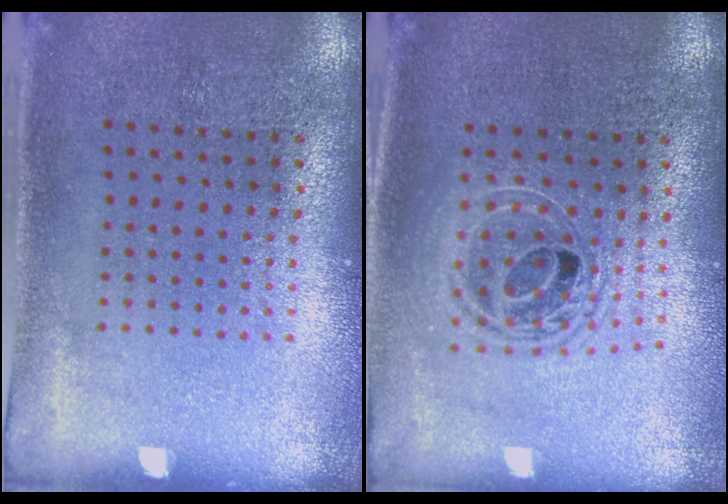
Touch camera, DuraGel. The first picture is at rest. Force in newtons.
{"total": 1.6, "press": 1.4, "slide": 0.9}